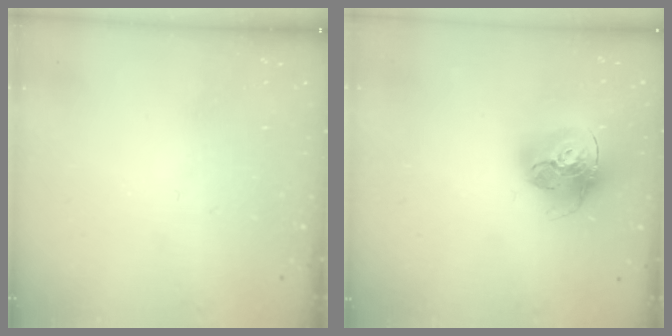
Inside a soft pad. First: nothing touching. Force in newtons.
{"total": 18.4, "press": 18.3, "slide": 1.8}